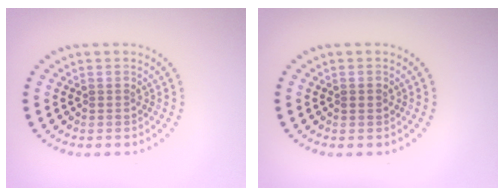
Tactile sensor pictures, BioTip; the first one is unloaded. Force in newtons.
{"total": 0.9, "press": 0.9, "slide": 0.1}